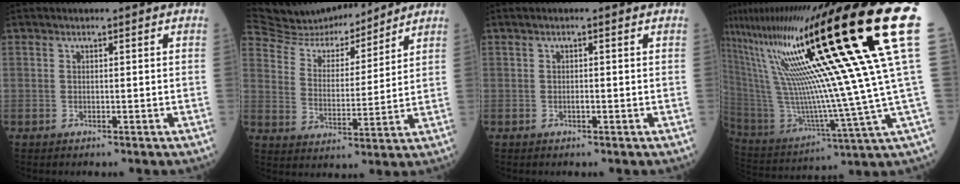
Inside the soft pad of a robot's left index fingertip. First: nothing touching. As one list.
[{"total": 17.0, "force": [16.0, 3.7, 4.2], "torque": [-0.079, 0.007, 0.263]}, {"total": 0.7, "force": [-0.1, 0.0, 0.7], "torque": [-0.015, 0.000, -0.003]}, {"total": 33.7, "force": [14.5, -1.2, 30.5], "torque": [-0.455, 0.014, 0.249]}]